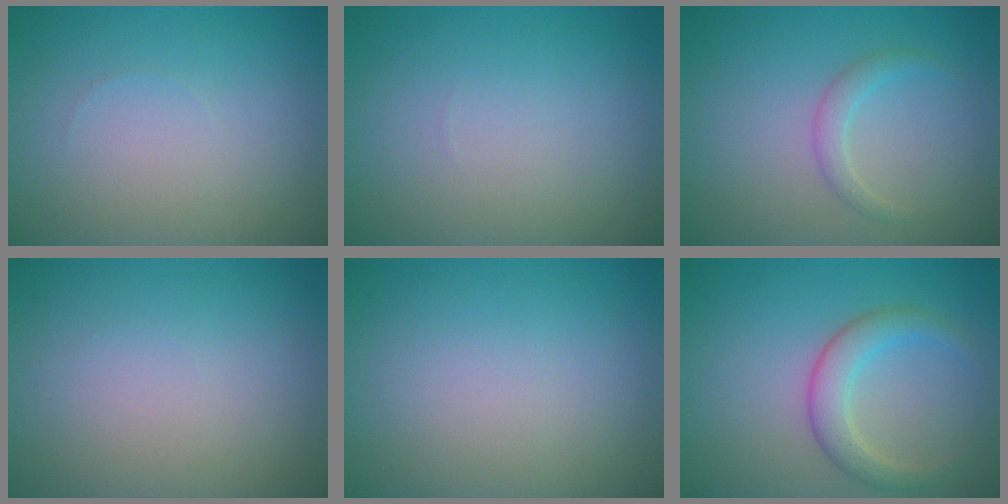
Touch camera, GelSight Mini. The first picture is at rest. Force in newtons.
{"total": 0.0}
{"total": 1.5, "press": 1.5, "slide": 0.1}
{"total": 0.0}
{"total": 0.0}
{"total": 3.2, "press": 3.2, "slide": 0.1}